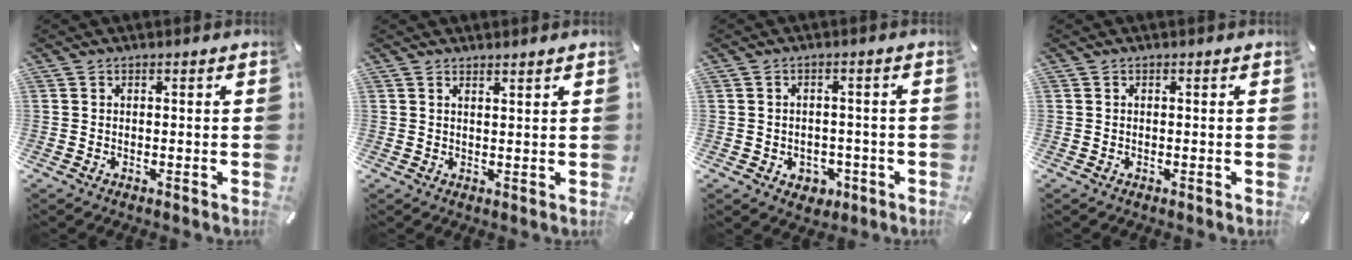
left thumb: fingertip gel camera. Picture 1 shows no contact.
{"total": 1.5, "force": [1.5, -0.2, 0.4], "torque": [-0.009, -0.006, 0.028]}
{"total": 4.1, "force": [-1.3, 3.5, 1.7], "torque": [-0.011, 0.002, -0.026]}
{"total": 0.0}